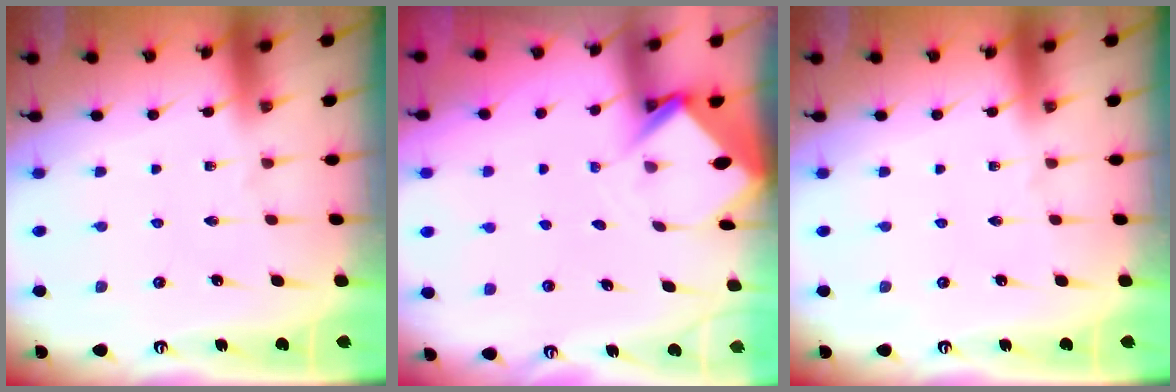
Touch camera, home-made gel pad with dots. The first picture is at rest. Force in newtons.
{"total": 3.6, "press": 3.6, "slide": 0.3}
{"total": 0.0}